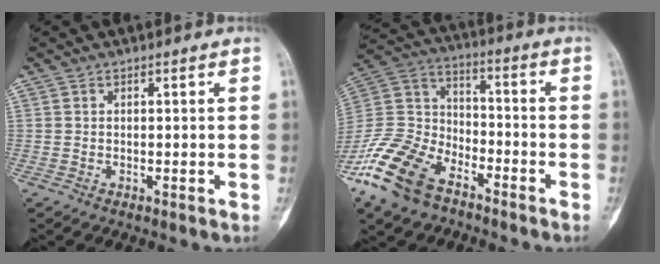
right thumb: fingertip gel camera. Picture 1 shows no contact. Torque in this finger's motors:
{"motor_torque": [0.50, 0.25, 1.46, -1.31, 0.20]}